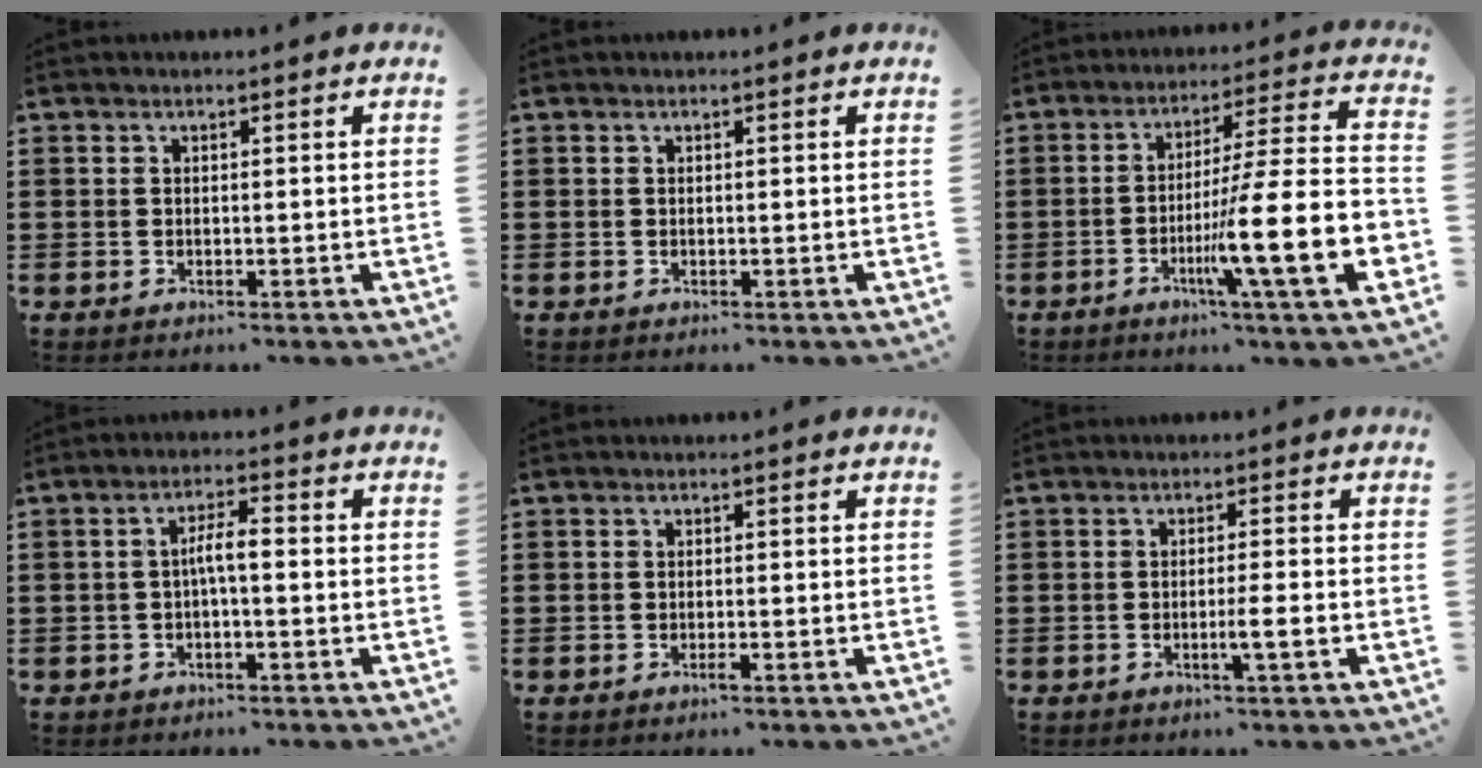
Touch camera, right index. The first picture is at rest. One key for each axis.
{"total": 0.0}
{"total": 17.0, "fx": -5.4, "fy": 1.9, "fz": 16.0, "tx": -0.260, "ty": -0.020, "tz": -0.090}
{"total": 3.5, "fx": -0.5, "fy": 0.7, "fz": 3.4, "tx": -0.062, "ty": 0.007, "tz": -0.012}
{"total": 0.9, "fx": -0.5, "fy": 0.0, "fz": 0.7, "tx": -0.012, "ty": -0.003, "tz": -0.009}
{"total": 3.1, "fx": -1.2, "fy": -0.3, "fz": 2.8, "tx": -0.046, "ty": -0.007, "tz": -0.023}